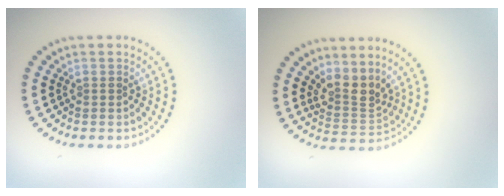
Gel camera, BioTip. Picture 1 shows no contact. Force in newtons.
{"total": 3.0, "press": 2.2, "slide": 2.1}